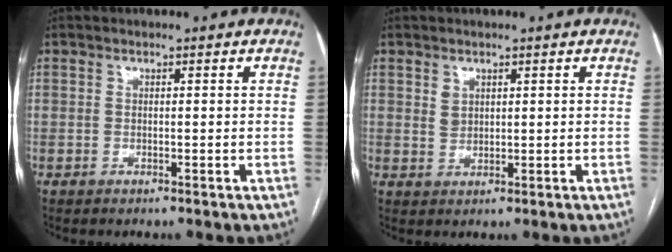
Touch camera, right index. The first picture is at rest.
{"total": 2.0, "force": [1.0, 1.5, 0.9], "torque": [-0.019, -0.001, 0.023]}